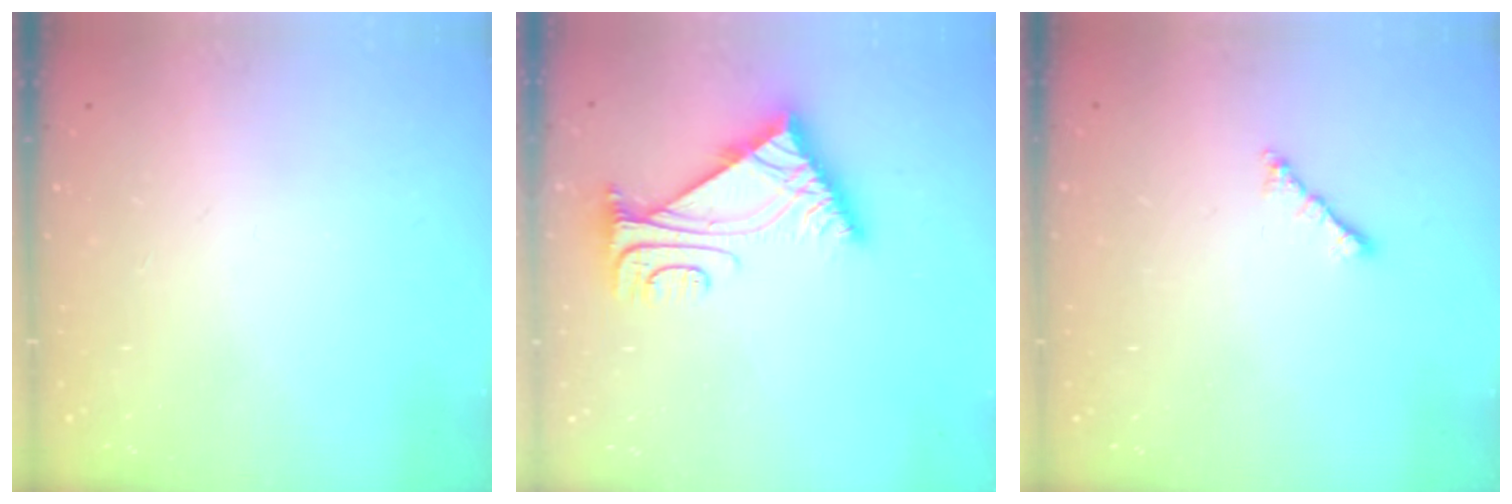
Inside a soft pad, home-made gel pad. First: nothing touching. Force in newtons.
{"total": 7.4, "press": 7.3, "slide": 1.0}
{"total": 1.8, "press": 1.8, "slide": 0.5}